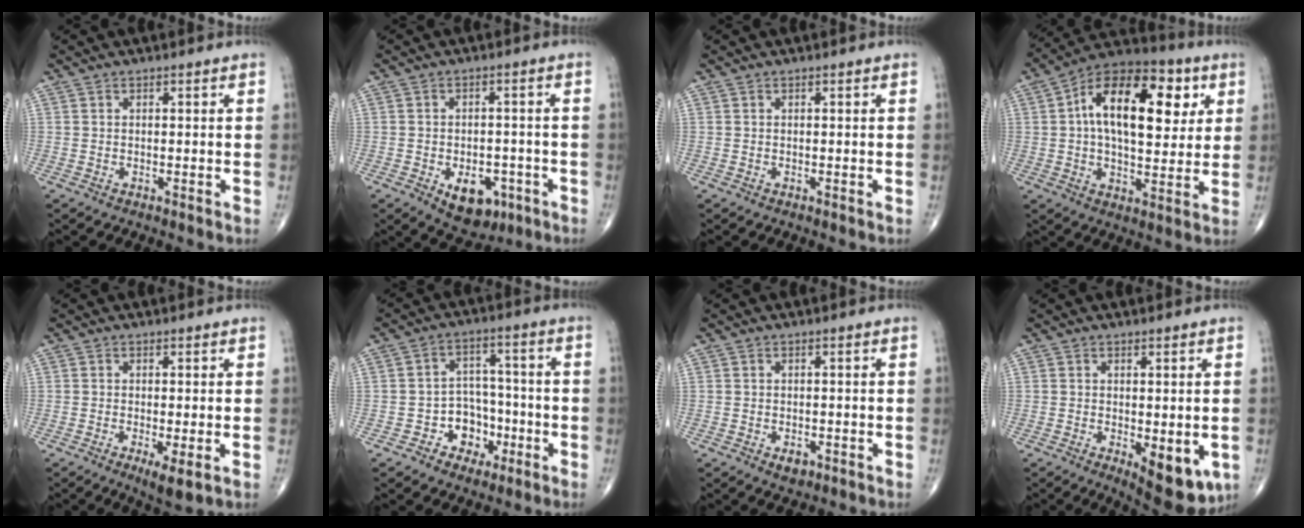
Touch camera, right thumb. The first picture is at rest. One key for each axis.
{"total": 8.4, "fx": -3.6, "fy": 5.4, "fz": 5.4, "tx": -0.051, "ty": 0.016, "tz": -0.039}
{"total": 0.0}
{"total": 20.7, "fx": 5.0, "fy": 11.0, "fz": 16.7, "tx": -0.231, "ty": 0.012, "tz": 0.067}
{"total": 4.2, "fx": -1.3, "fy": 1.0, "fz": 3.9, "tx": -0.069, "ty": -0.013, "tz": -0.022}
{"total": 7.8, "fx": -3.1, "fy": 6.4, "fz": 3.3, "tx": -0.002, "ty": 0.040, "tz": -0.048}
{"total": 2.1, "fx": -0.9, "fy": 1.3, "fz": 1.3, "tx": -0.012, "ty": 0.001, "tz": -0.008}
{"total": 9.1, "fx": -2.6, "fy": 3.9, "fz": 7.8, "tx": -0.082, "ty": -0.014, "tz": -0.026}